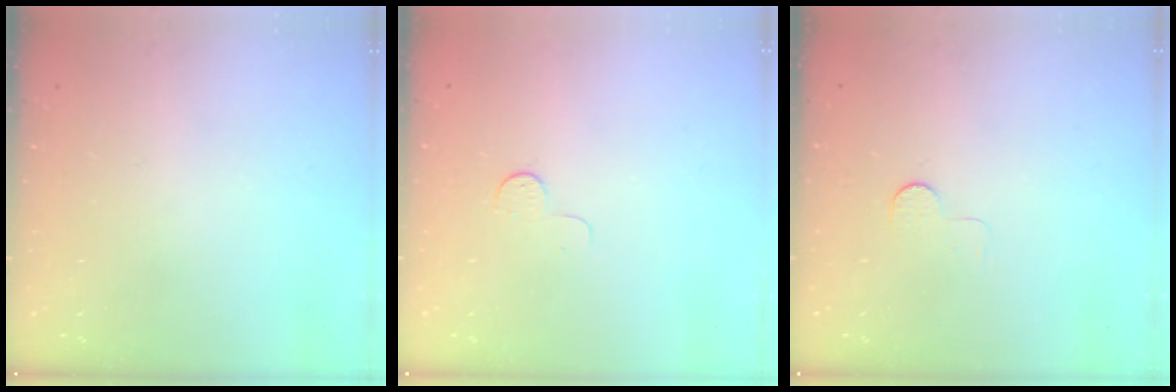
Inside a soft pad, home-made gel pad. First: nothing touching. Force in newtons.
{"total": 3.8, "press": 3.8, "slide": 0.4}
{"total": 4.2, "press": 4.2, "slide": 0.3}